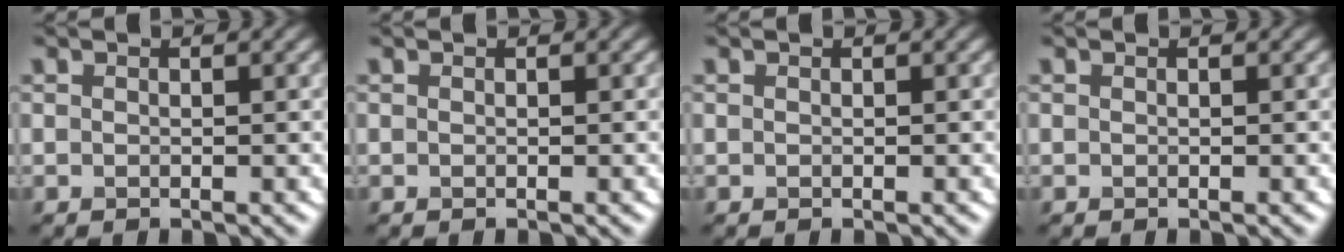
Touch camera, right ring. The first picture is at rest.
{"total": 0.0}
{"total": 0.0}
{"total": 0.0}